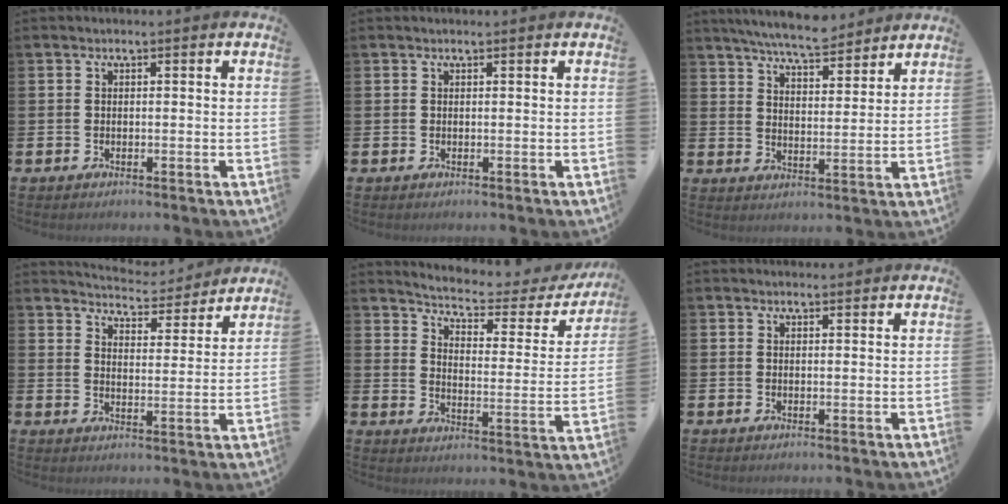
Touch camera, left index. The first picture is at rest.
{"total": 0.0}
{"total": 7.0, "force": [6.7, 0.8, 1.7], "torque": [-0.048, -0.032, 0.120]}
{"total": 5.1, "force": [5.1, 0.6, 0.2], "torque": [-0.019, -0.040, 0.086]}
{"total": 4.7, "force": [4.3, 0.9, 1.7], "torque": [-0.050, -0.037, 0.063]}
{"total": 0.8, "force": [0.8, 0.1, 0.2], "torque": [0.009, -0.004, 0.012]}